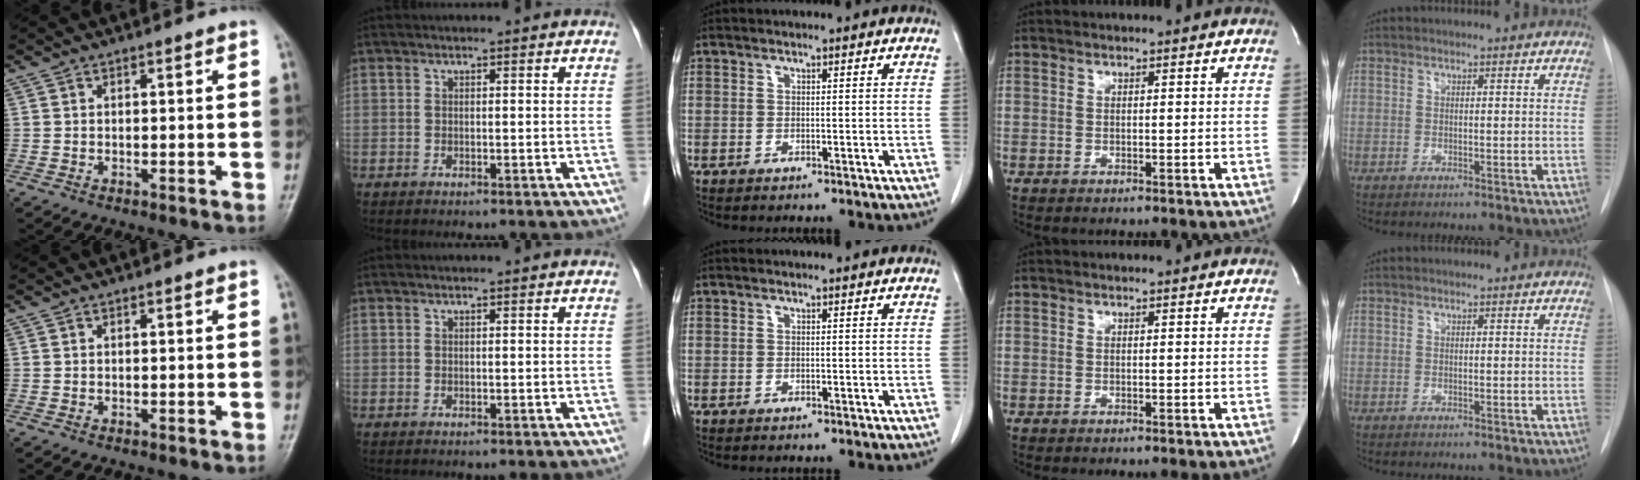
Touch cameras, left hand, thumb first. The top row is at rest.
{}